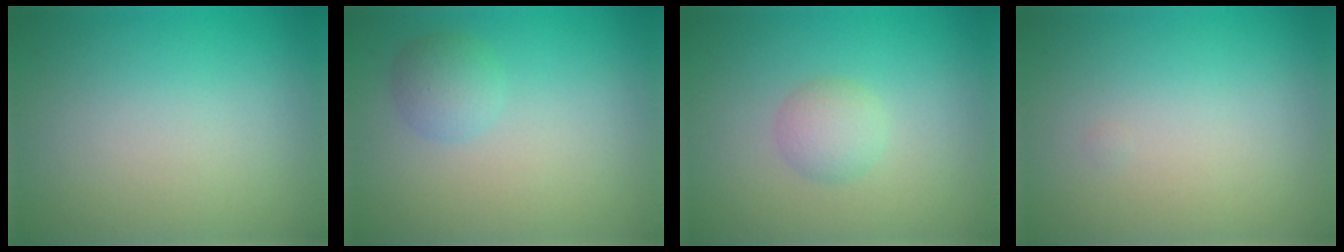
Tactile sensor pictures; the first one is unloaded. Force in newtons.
{"total": 1.9, "press": 1.9, "slide": 0.1}
{"total": 1.9, "press": 1.9, "slide": 0.1}
{"total": 0.0}